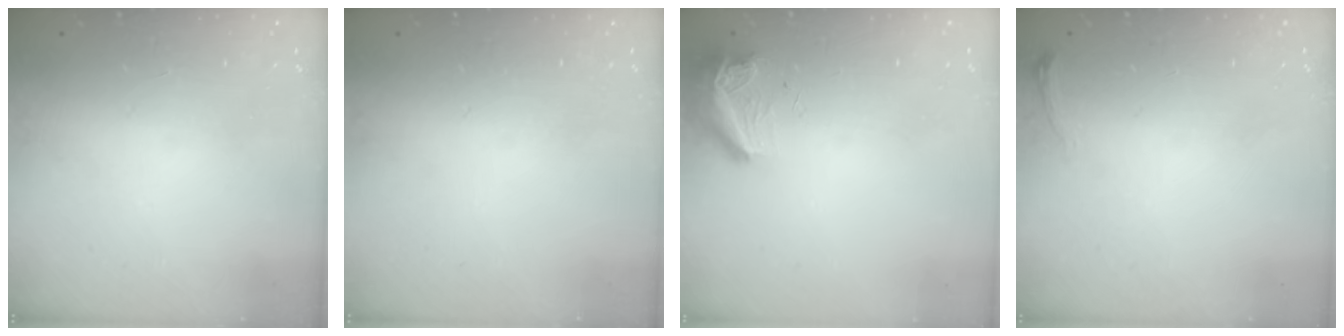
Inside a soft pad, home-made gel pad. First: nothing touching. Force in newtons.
{"total": 0.0}
{"total": 8.3, "press": 8.3, "slide": 0.9}
{"total": 4.5, "press": 4.3, "slide": 1.1}